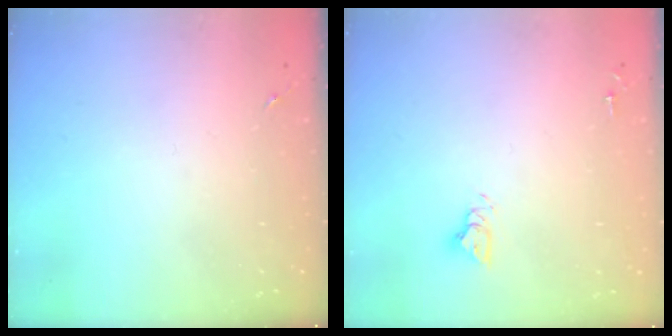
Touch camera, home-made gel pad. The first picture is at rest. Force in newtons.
{"total": 4.8, "press": 4.8, "slide": 0.4}